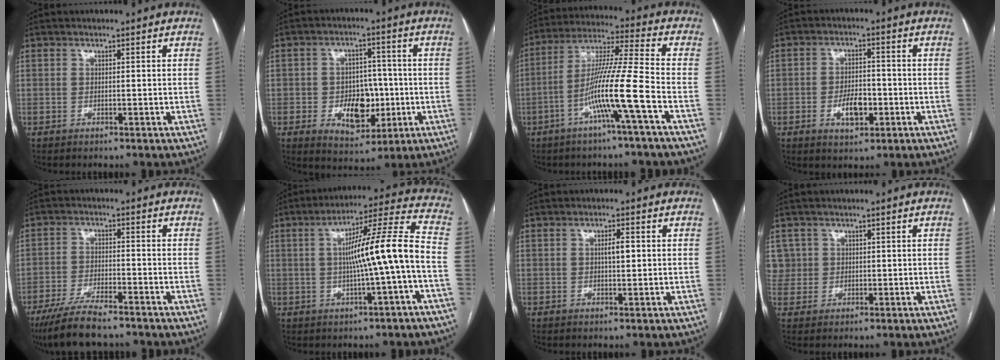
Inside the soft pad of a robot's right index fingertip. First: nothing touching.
{"total": 9.6, "force": [-2.0, 6.2, 7.0], "torque": [-0.112, 0.013, -0.019]}
{"total": 12.6, "force": [-4.8, -1.5, 11.6], "torque": [-0.218, 0.006, -0.093]}
{"total": 5.7, "force": [-1.9, 2.8, 4.6], "torque": [-0.083, 0.003, -0.025]}
{"total": 10.1, "force": [-8.3, 1.7, 5.6], "torque": [-0.100, -0.025, -0.139]}
{"total": 12.8, "force": [-1.3, -0.6, 12.7], "torque": [-0.199, 0.023, -0.022]}
{"total": 2.2, "force": [0.3, 0.6, 2.1], "torque": [-0.037, 0.003, 0.005]}
{"total": 3.7, "force": [1.4, 3.5, -0.2], "torque": [0.021, 0.011, 0.026]}